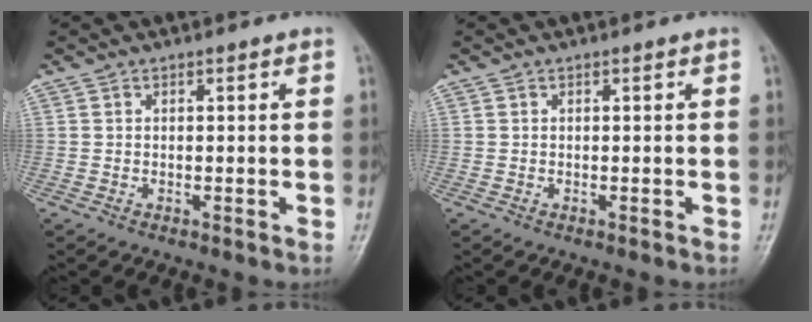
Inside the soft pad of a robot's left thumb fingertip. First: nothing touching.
{"total": 0.0}